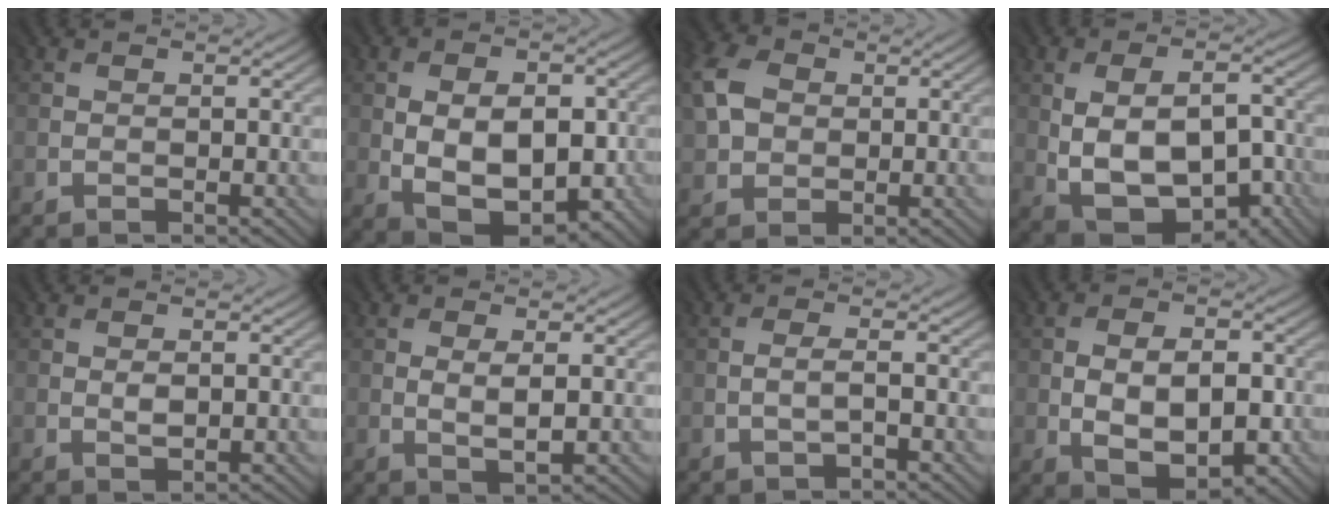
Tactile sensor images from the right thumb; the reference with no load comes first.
{"total": 10.2, "force": [-1.3, 6.3, 7.8], "torque": [-0.140, -0.012, -0.014]}
{"total": 5.5, "force": [1.2, 4.6, 2.9], "torque": [-0.092, 0.011, 0.019]}
{"total": 11.7, "force": [-2.3, 7.3, 8.9], "torque": [-0.165, -0.016, -0.023]}
{"total": 1.1, "force": [0.1, 0.7, 0.8], "torque": [-0.011, -0.004, 0.005]}
{"total": 2.6, "force": [0.2, 1.0, 2.4], "torque": [-0.051, -0.006, 0.009]}
{"total": 1.2, "force": [-0.8, 0.1, 0.8], "torque": [-0.018, -0.001, -0.016]}
{"total": 8.6, "force": [-1.5, 5.1, 6.7], "torque": [-0.114, -0.014, -0.019]}